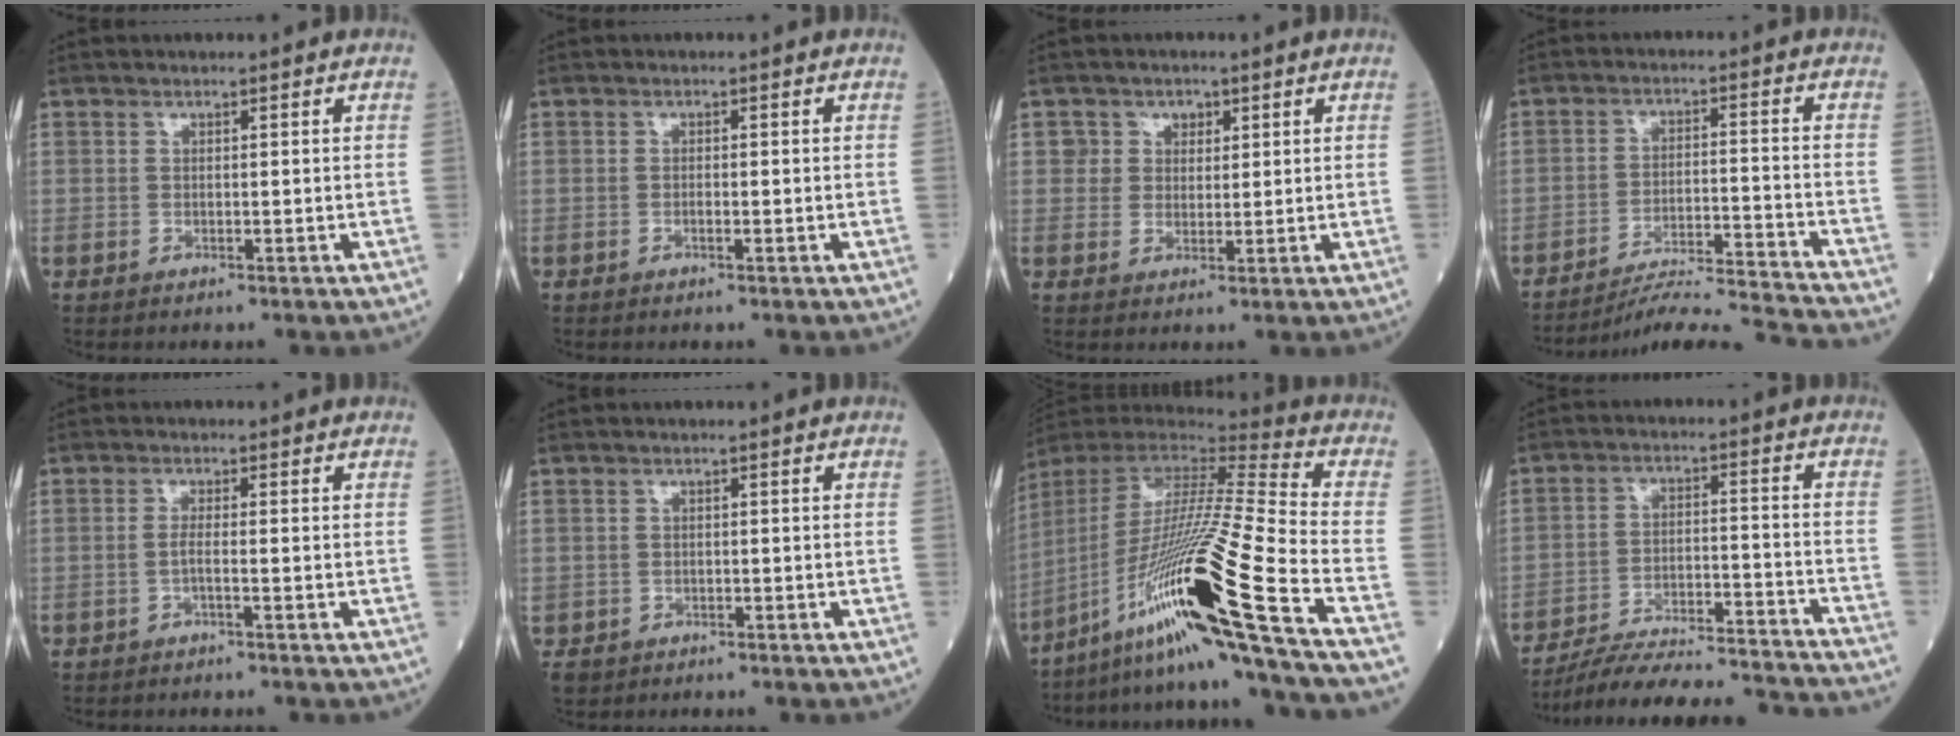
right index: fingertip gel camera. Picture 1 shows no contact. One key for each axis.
{"total": 0.8, "fx": -0.3, "fy": 0.1, "fz": 0.7, "tx": -0.013, "ty": 0.000, "tz": -0.005}
{"total": 3.3, "fx": 1.3, "fy": 3.0, "fz": 0.3, "tx": 0.009, "ty": 0.002, "tz": 0.016}
{"total": 13.9, "fx": -13.4, "fy": -3.0, "fz": 2.2, "tx": -0.017, "ty": -0.010, "tz": -0.204}
{"total": 1.6, "fx": -0.7, "fy": -0.2, "fz": 1.4, "tx": -0.026, "ty": 0.001, "tz": -0.016}
{"total": 2.7, "fx": -1.6, "fy": 2.1, "fz": 0.5, "tx": -0.011, "ty": -0.002, "tz": -0.023}
{"total": 27.5, "fx": -14.1, "fy": -1.5, "fz": 23.6, "tx": -0.434, "ty": -0.041, "tz": -0.258}
{"total": 21.9, "fx": -20.9, "fy": 0.5, "fz": 6.7, "tx": -0.090, "ty": -0.015, "tz": -0.297}